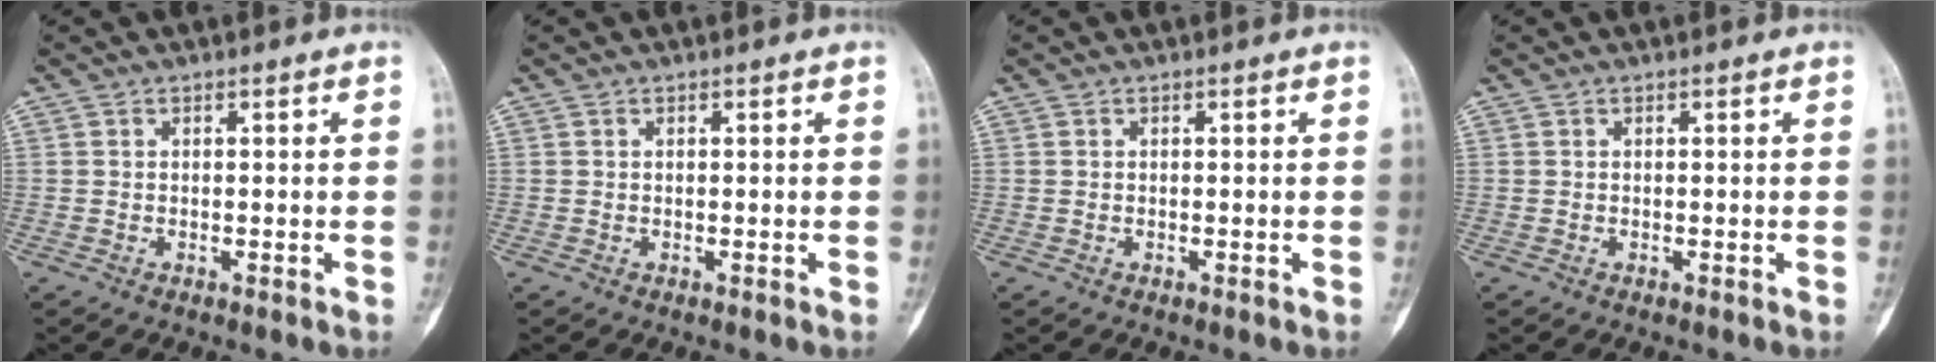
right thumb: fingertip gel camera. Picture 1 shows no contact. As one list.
[{"total": 0.0}, {"total": 0.0}, {"total": 0.0}]